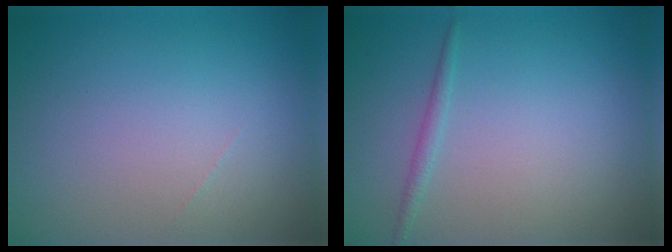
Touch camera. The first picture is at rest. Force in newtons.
{"total": 0.9, "press": 0.9, "slide": 0.0}